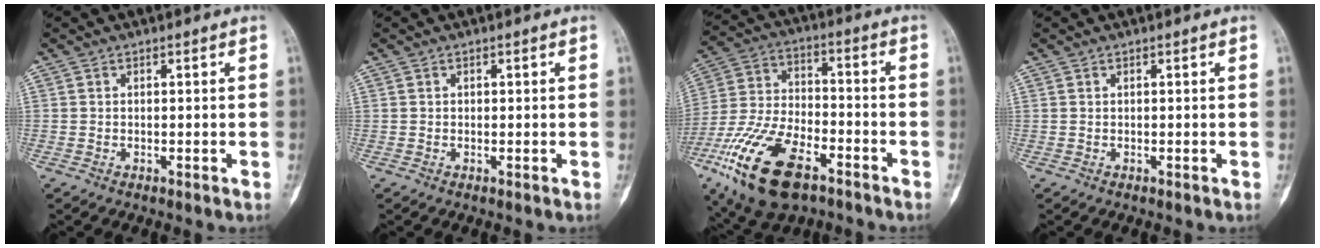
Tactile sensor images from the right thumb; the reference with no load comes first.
{"total": 0.0}
{"total": 20.1, "force": [-10.6, 9.5, 14.1], "torque": [-0.289, 0.031, -0.195]}
{"total": 0.0}